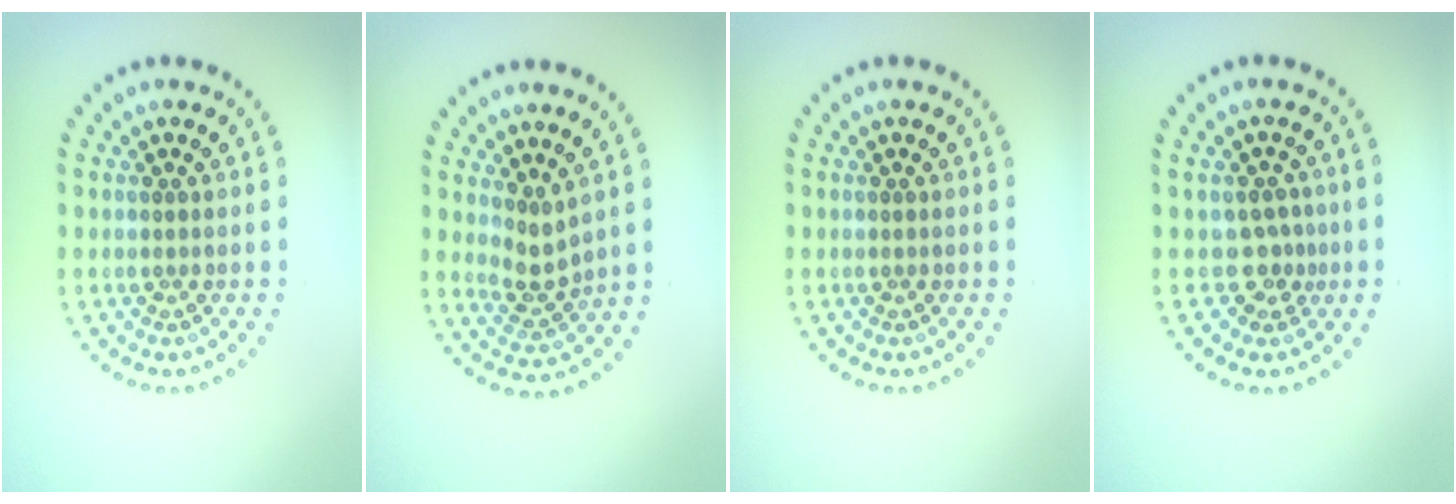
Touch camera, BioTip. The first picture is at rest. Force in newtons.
{"total": 2.1, "press": 1.5, "slide": 1.5}
{"total": 0.0}
{"total": 2.1, "press": 1.4, "slide": 1.6}